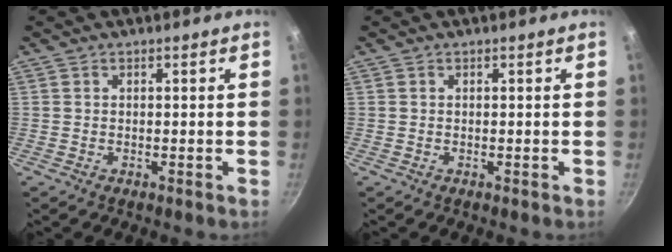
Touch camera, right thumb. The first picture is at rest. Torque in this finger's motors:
{"motor_torque": [0.00, 0.00, -0.09, 0.09, 0.00]}